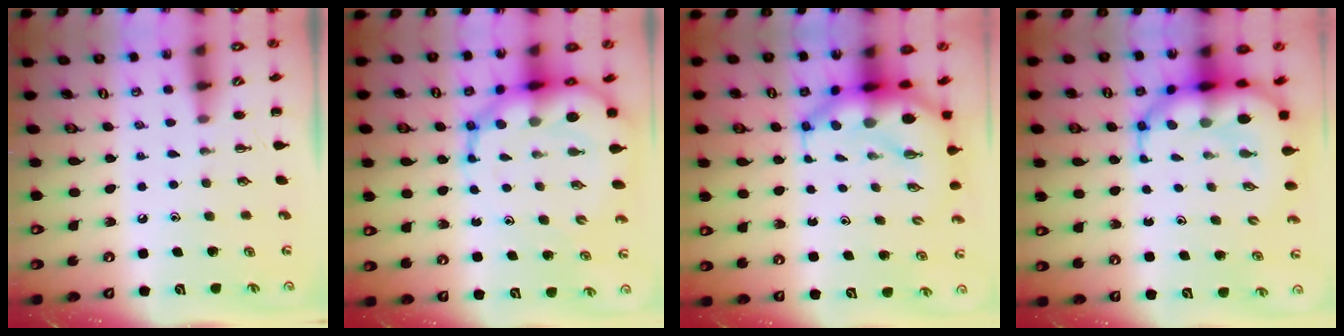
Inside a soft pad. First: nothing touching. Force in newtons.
{"total": 14.5, "press": 13.9, "slide": 4.1}
{"total": 8.2, "press": 7.9, "slide": 2.0}
{"total": 12.0, "press": 11.5, "slide": 3.5}